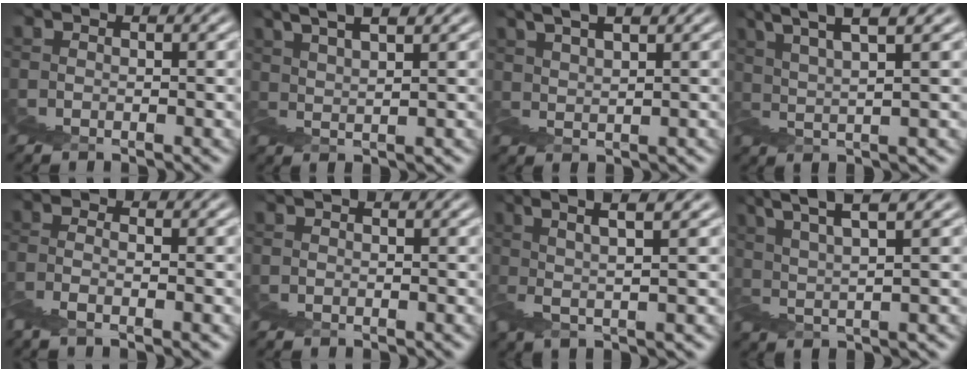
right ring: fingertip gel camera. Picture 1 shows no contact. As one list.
[{"total": 4.3, "force": [2.8, -2.8, 1.7], "torque": [-0.015, 0.035, 0.041]}, {"total": 2.7, "force": [2.0, -0.7, 1.7], "torque": [0.005, 0.029, 0.027]}, {"total": 6.0, "force": [3.8, -4.4, 1.3], "torque": [-0.006, 0.043, 0.057]}, {"total": 1.8, "force": [0.5, -1.8, -0.1], "torque": [-0.004, 0.025, -0.004]}, {"total": 0.0}, {"total": 5.8, "force": [2.6, -5.2, -0.5], "torque": [0.038, 0.050, 0.032]}, {"total": 5.6, "force": [3.7, -3.9, 1.6], "torque": [-0.015, 0.037, 0.057]}]